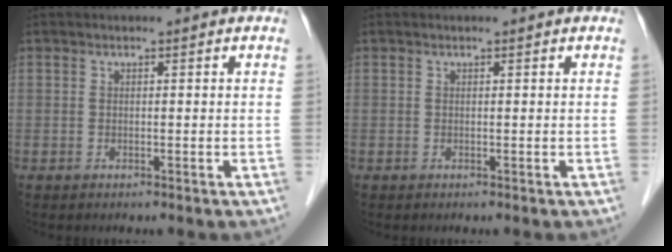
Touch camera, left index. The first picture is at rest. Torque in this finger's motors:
{"motor_torque": [0.21, -0.14, -0.01, -0.01]}